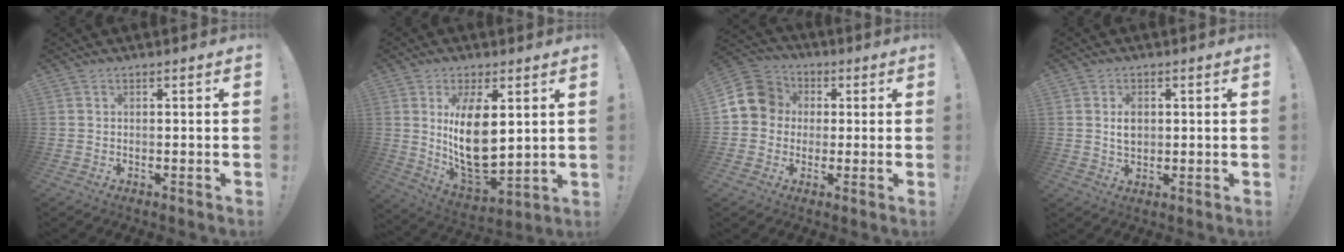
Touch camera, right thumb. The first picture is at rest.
{"total": 15.7, "force": [4.3, 7.8, 12.9], "torque": [-0.242, -0.042, 0.074]}
{"total": 11.3, "force": [1.6, 10.2, 4.5], "torque": [-0.066, 0.010, 0.036]}
{"total": 4.3, "force": [0.8, 3.0, 2.9], "torque": [-0.028, -0.006, 0.010]}